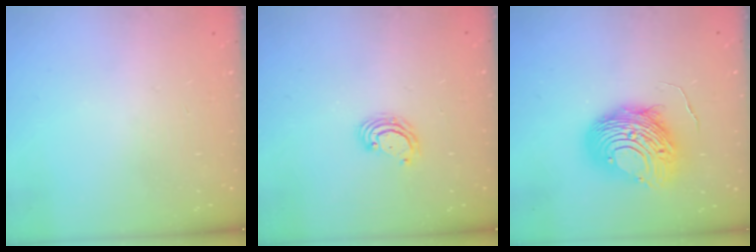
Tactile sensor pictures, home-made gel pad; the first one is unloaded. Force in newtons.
{"total": 3.6, "press": 3.6, "slide": 0.3}
{"total": 13.6, "press": 13.5, "slide": 1.3}